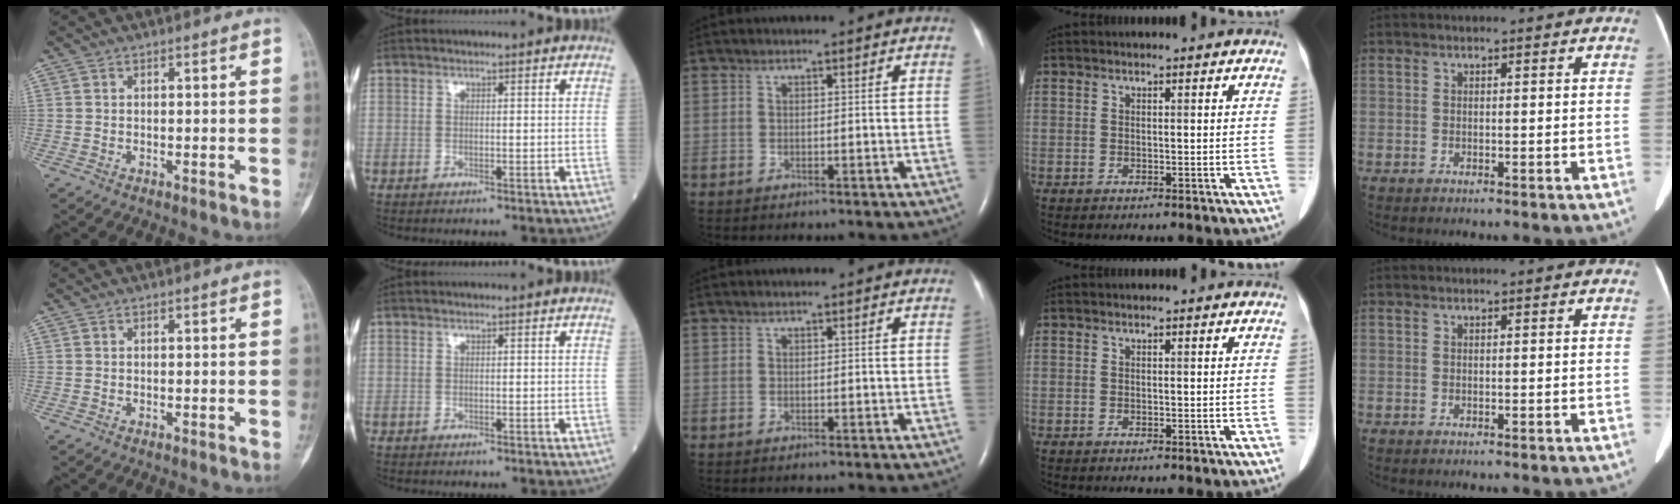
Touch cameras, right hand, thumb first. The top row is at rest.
{}